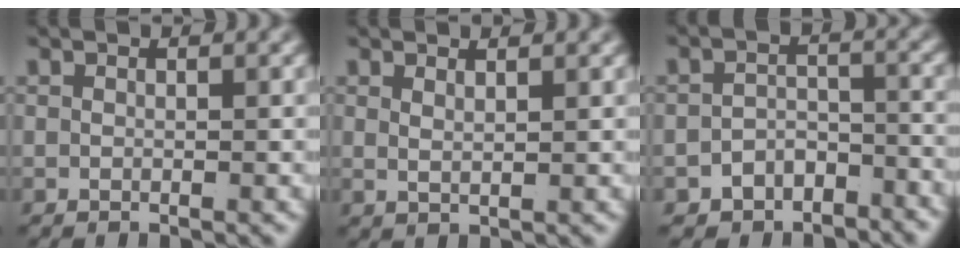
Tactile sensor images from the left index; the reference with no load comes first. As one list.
[{"total": 1.3, "force": [1.0, -0.5, 0.5], "torque": [-0.011, -0.009, 0.029]}, {"total": 5.2, "force": [-4.2, 2.9, 0.7], "torque": [-0.008, -0.017, -0.071]}]